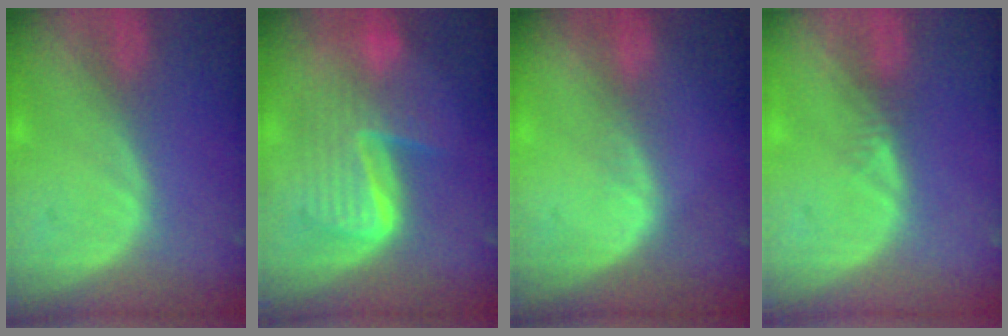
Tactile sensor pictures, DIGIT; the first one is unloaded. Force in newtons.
{"total": 9.3, "press": 9.2, "slide": 0.7}
{"total": 2.0, "press": 1.1, "slide": 1.7}
{"total": 1.2, "press": 1.0, "slide": 0.6}